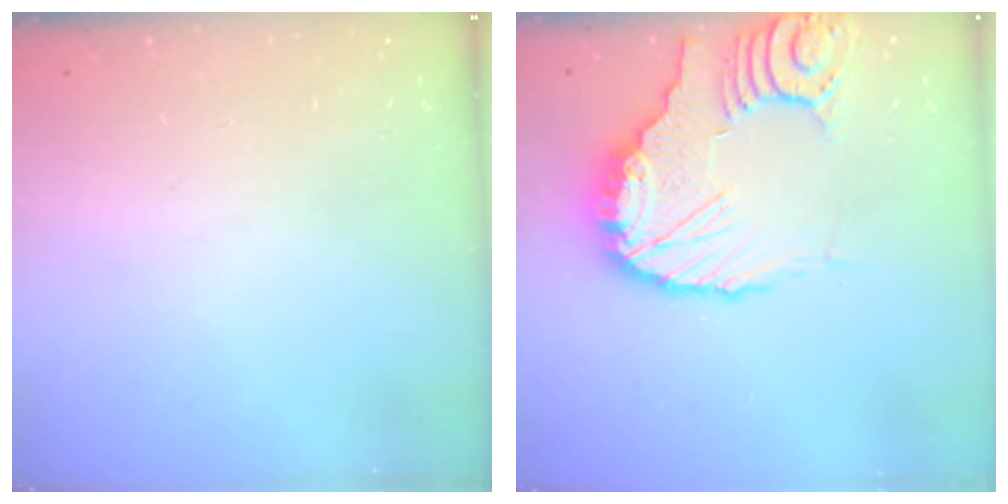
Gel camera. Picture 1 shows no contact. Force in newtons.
{"total": 14.8, "press": 14.7, "slide": 1.5}